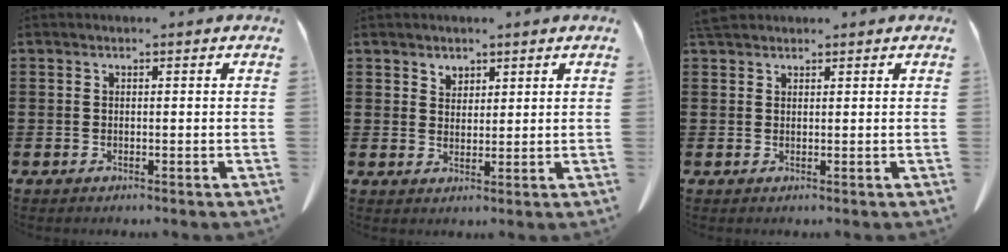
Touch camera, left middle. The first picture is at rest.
{"total": 2.2, "force": [1.9, 1.1, 0.1], "torque": [-0.007, 0.003, 0.037]}
{"total": 2.4, "force": [2.1, 0.9, 0.9], "torque": [-0.025, 0.003, 0.041]}